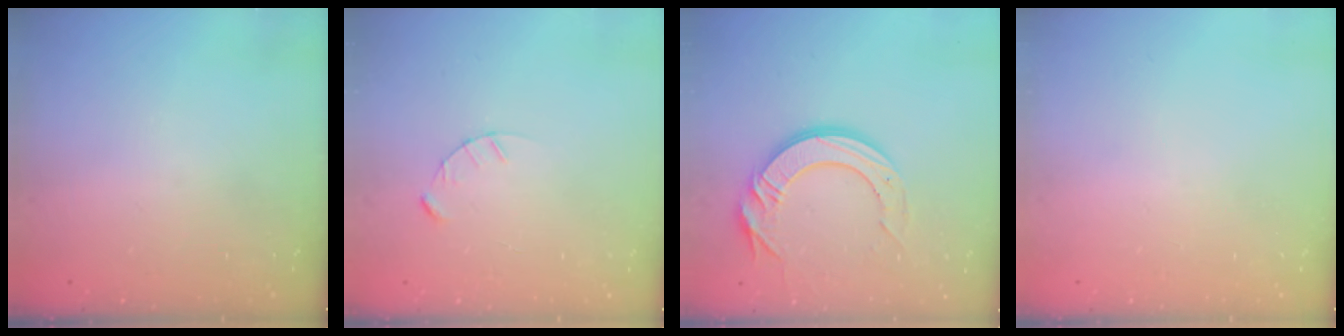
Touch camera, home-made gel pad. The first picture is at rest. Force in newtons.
{"total": 2.4, "press": 2.4, "slide": 0.3}
{"total": 14.2, "press": 14.1, "slide": 1.5}
{"total": 0.0}